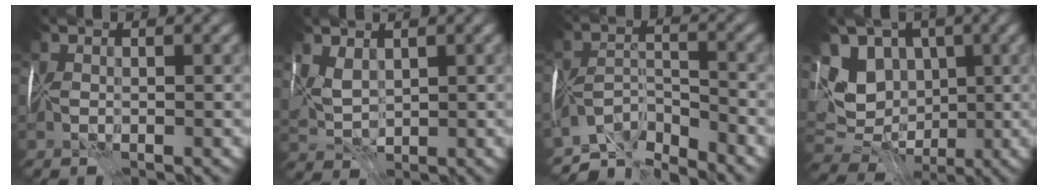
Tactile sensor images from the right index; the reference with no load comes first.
{"total": 2.0, "force": [1.0, 0.8, 1.5], "torque": [-0.030, -0.005, 0.024]}
{"total": 6.2, "force": [-6.2, -0.1, 0.6], "torque": [0.006, -0.016, -0.117]}
{"total": 10.6, "force": [0.9, 8.6, 6.2], "torque": [-0.101, 0.000, 0.008]}